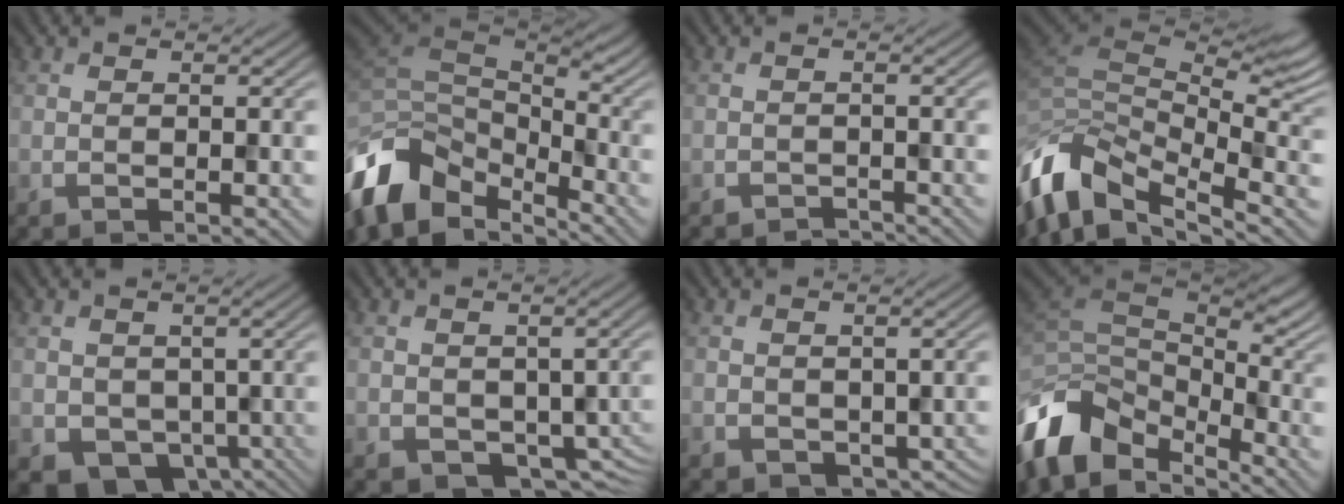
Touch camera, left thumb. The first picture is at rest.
{"total": 11.6, "force": [-5.5, 7.6, 6.9], "torque": [-0.194, -0.017, -0.097]}
{"total": 1.3, "force": [-1.2, 0.1, -0.5], "torque": [0.017, -0.001, -0.023]}
{"total": 13.1, "force": [-1.1, 7.3, 10.9], "torque": [-0.264, -0.022, 0.002]}
{"total": 5.1, "force": [-1.0, 4.3, 2.4], "torque": [-0.049, -0.031, -0.007]}
{"total": 4.7, "force": [-1.2, 3.5, 2.9], "torque": [-0.050, -0.032, -0.001]}
{"total": 2.3, "force": [-0.3, 1.9, 1.2], "torque": [-0.020, -0.019, 0.009]}
{"total": 12.4, "force": [-5.2, 8.0, 8.0], "torque": [-0.217, -0.020, -0.088]}